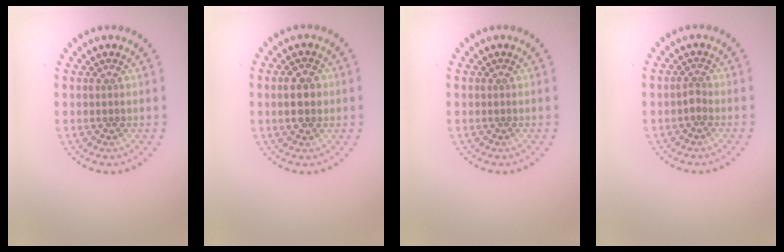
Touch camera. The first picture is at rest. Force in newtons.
{"total": 2.9, "press": 2.9, "slide": 0.0}
{"total": 0.0}
{"total": 0.8, "press": 0.6, "slide": 0.6}